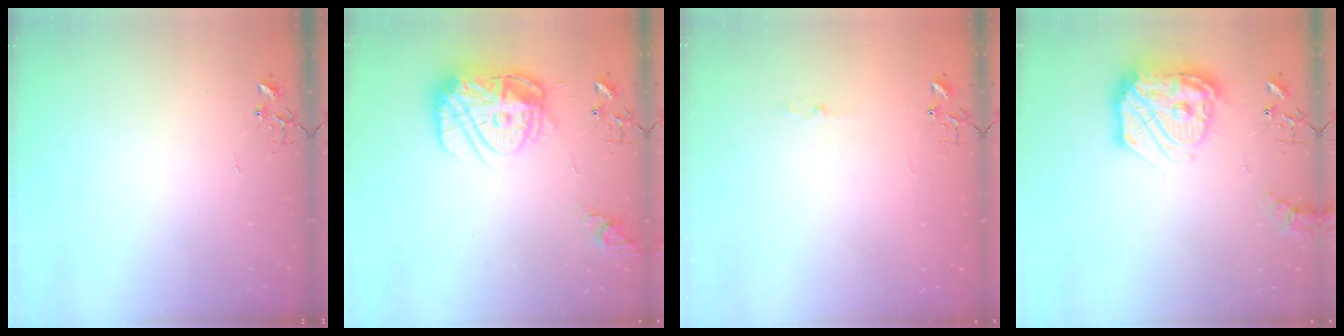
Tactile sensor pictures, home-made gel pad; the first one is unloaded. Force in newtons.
{"total": 18.6, "press": 18.5, "slide": 1.6}
{"total": 2.7, "press": 2.7, "slide": 0.4}
{"total": 19.7, "press": 19.6, "slide": 1.8}